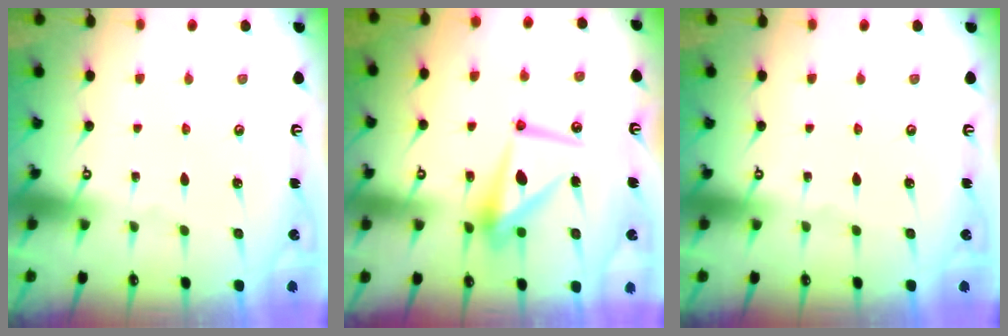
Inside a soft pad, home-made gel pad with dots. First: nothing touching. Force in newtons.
{"total": 11.2, "press": 11.1, "slide": 0.8}
{"total": 0.0}